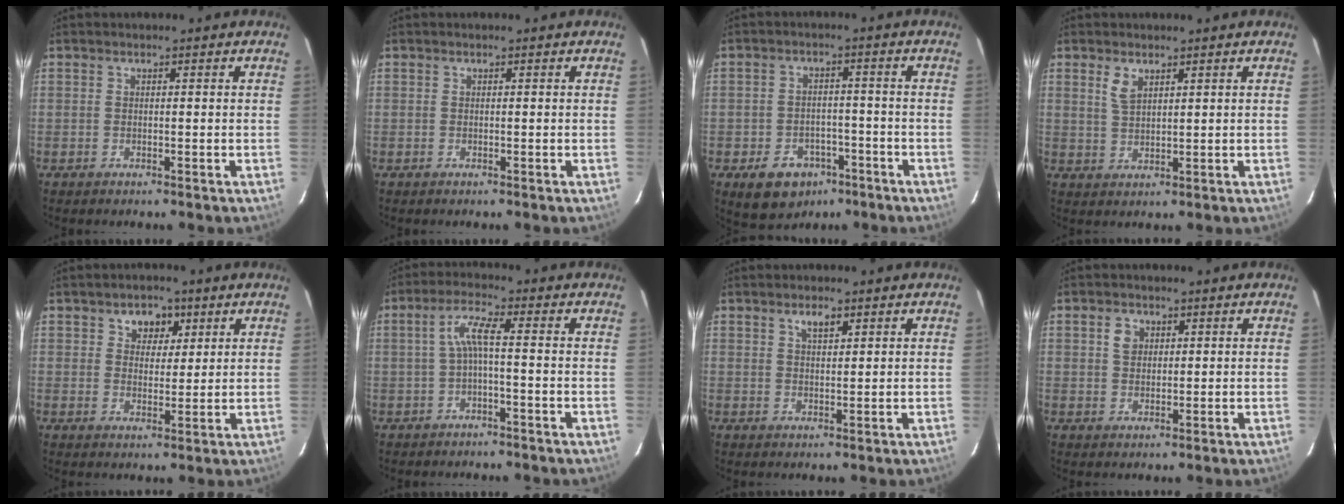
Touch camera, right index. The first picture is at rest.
{"total": 0.0}
{"total": 9.7, "force": [-5.8, 6.9, 3.9], "torque": [-0.086, 0.017, -0.065]}
{"total": 3.2, "force": [1.9, 1.5, 2.1], "torque": [-0.042, 0.000, 0.039]}
{"total": 5.0, "force": [2.2, 4.1, 1.9], "torque": [-0.019, 0.007, 0.035]}
{"total": 4.0, "force": [-1.0, 0.1, 3.8], "torque": [-0.083, 0.006, -0.018]}
{"total": 2.6, "force": [1.6, 1.0, 1.7], "torque": [-0.027, 0.004, 0.028]}
{"total": 3.0, "force": [1.1, 2.4, 1.4], "torque": [-0.019, 0.010, 0.021]}